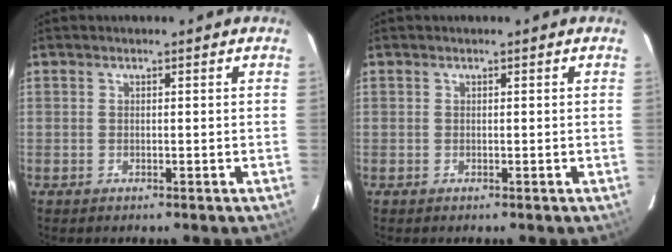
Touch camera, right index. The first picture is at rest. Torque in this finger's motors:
{"motor_torque": [0.10, 0.05, -0.03, 0.01]}